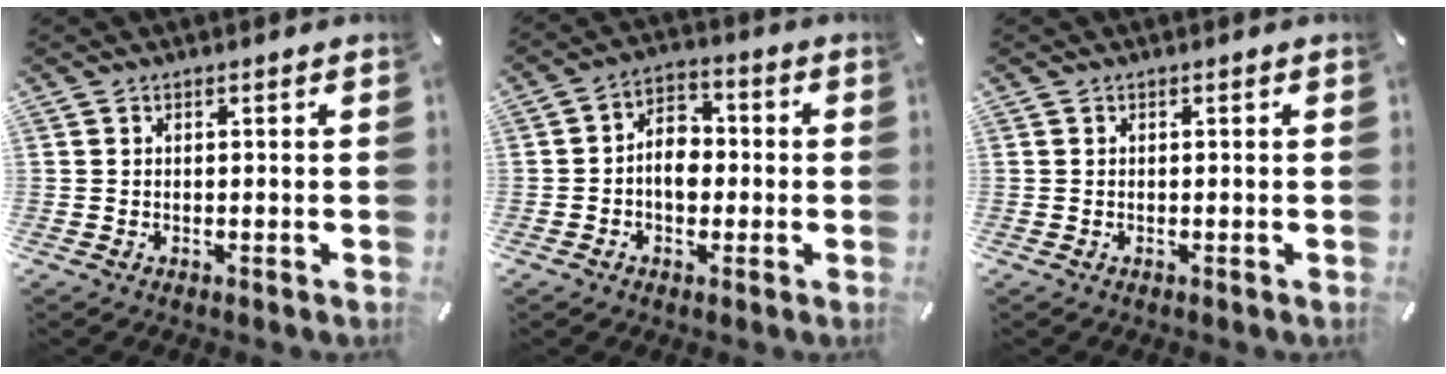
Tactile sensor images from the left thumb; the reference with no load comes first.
{"total": 7.0, "force": [-1.5, 5.4, 4.3], "torque": [-0.075, 0.015, -0.027]}
{"total": 0.0}